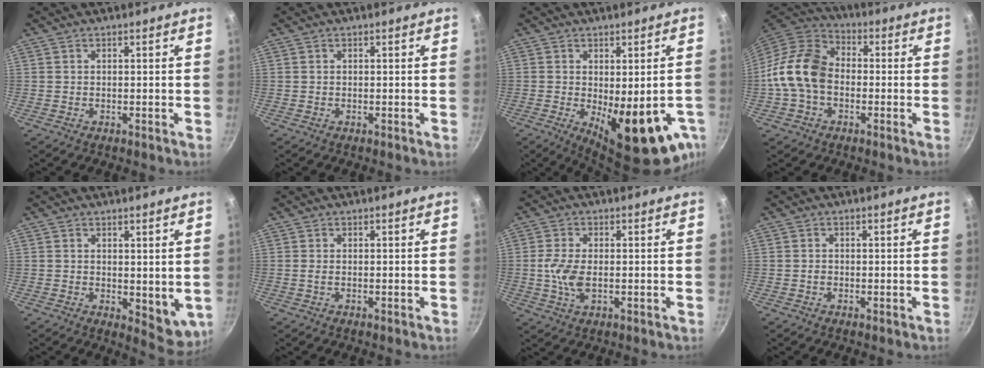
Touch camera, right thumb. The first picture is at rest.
{"total": 0.0}
{"total": 16.3, "force": [-4.3, 6.5, 14.4], "torque": [-0.158, -0.022, -0.039]}
{"total": 13.6, "force": [-1.6, 9.9, 9.2], "torque": [-0.148, 0.035, -0.051]}
{"total": 1.4, "force": [0.4, 0.9, 1.0], "torque": [-0.014, -0.005, 0.006]}
{"total": 0.7, "force": [0.0, 0.2, 0.6], "torque": [-0.015, -0.002, -0.001]}
{"total": 5.8, "force": [-0.3, 3.1, 4.9], "torque": [-0.107, -0.002, -0.008]}
{"total": 0.7, "force": [-0.1, 0.6, 0.4], "torque": [-0.006, 0.002, -0.003]}